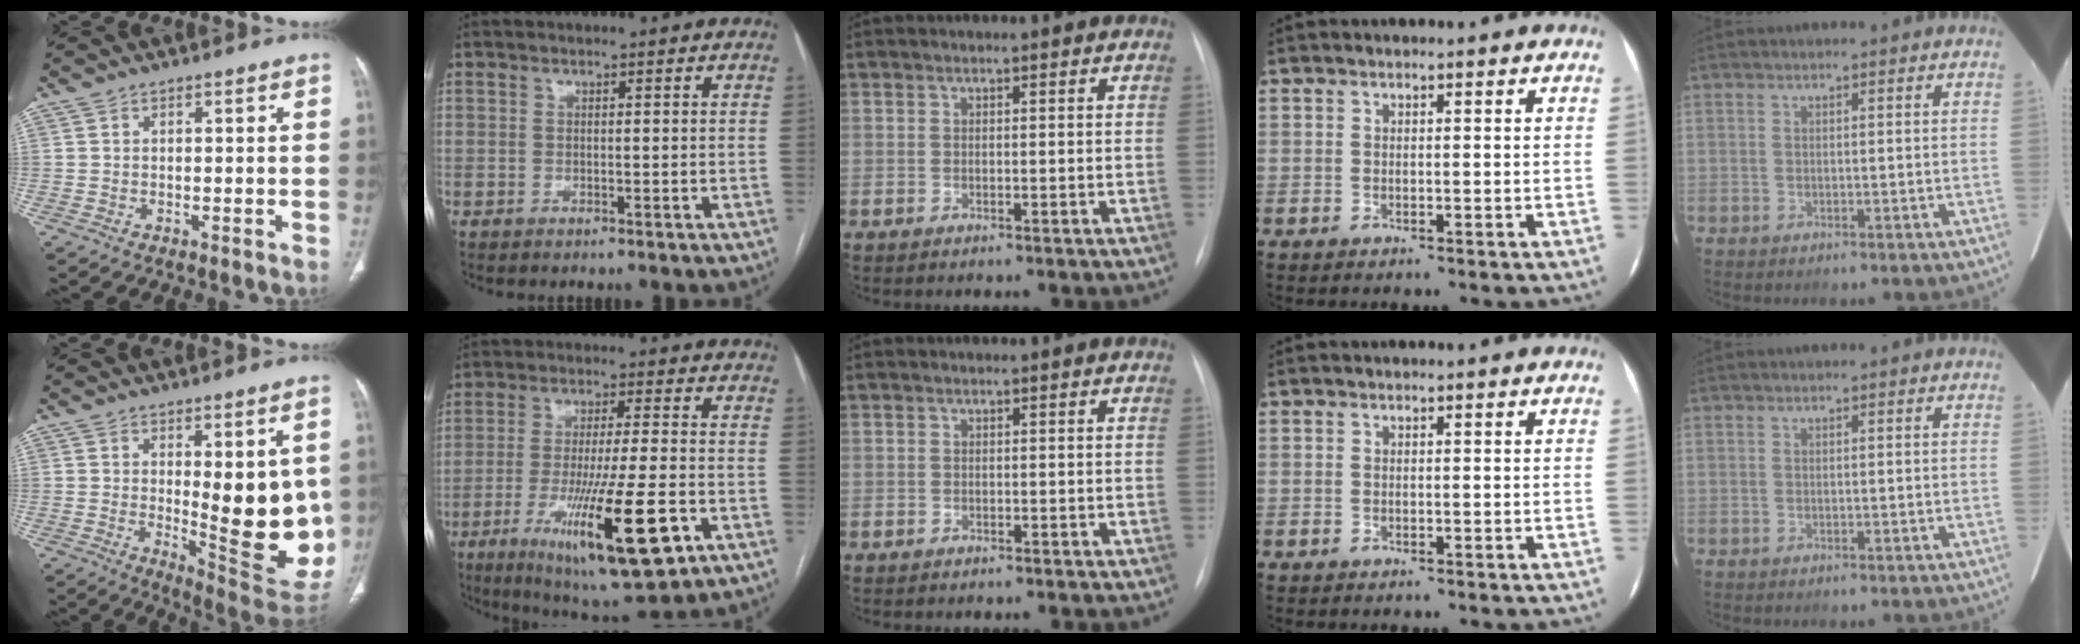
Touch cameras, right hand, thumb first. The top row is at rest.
{"thumb": {"total": 18.1, "force": [0.7, 6.2, 17.0], "torque": [-0.191, -0.043, 0.029]}, "index": {"total": 18.3, "force": [-7.4, 2.2, 16.6], "torque": [-0.277, -0.035, -0.110]}, "middle": {"total": 1.0, "force": [-0.7, 0.7, 0.1], "torque": [-0.008, 0.004, -0.012]}}